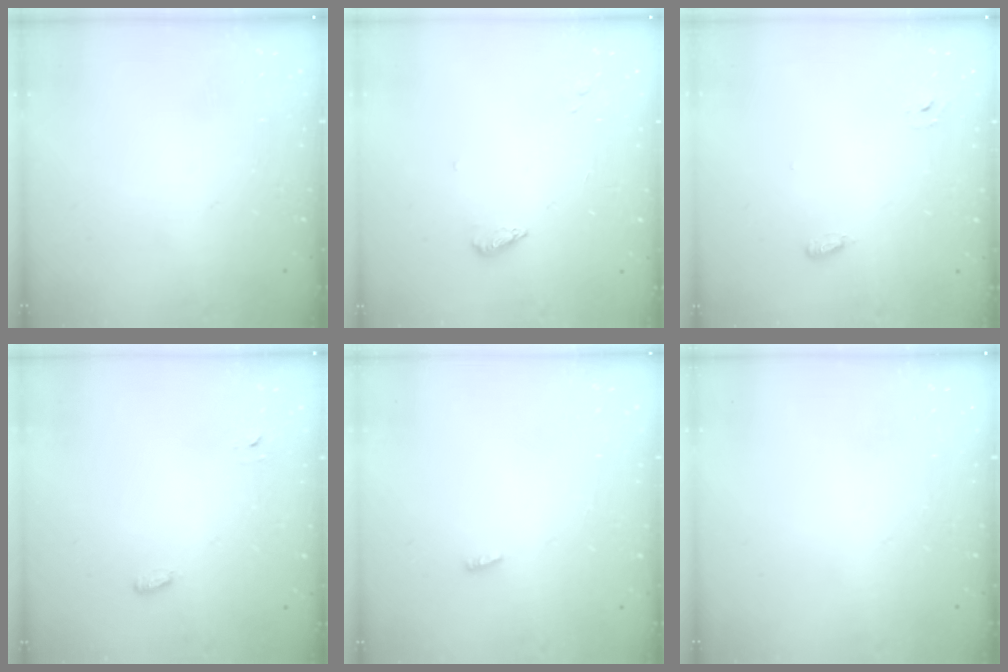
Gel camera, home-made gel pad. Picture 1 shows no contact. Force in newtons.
{"total": 3.9, "press": 3.9, "slide": 0.5}
{"total": 2.6, "press": 2.5, "slide": 0.6}
{"total": 2.8, "press": 2.7, "slide": 0.6}
{"total": 2.3, "press": 2.1, "slide": 0.8}
{"total": 0.0}